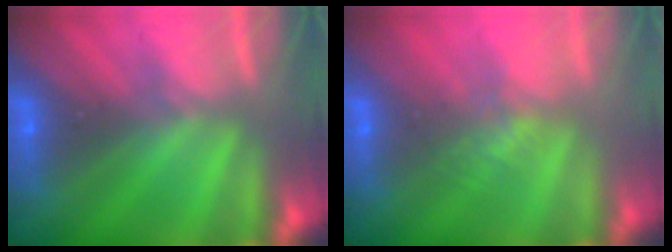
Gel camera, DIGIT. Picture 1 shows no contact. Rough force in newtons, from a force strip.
{"total": 2.1}